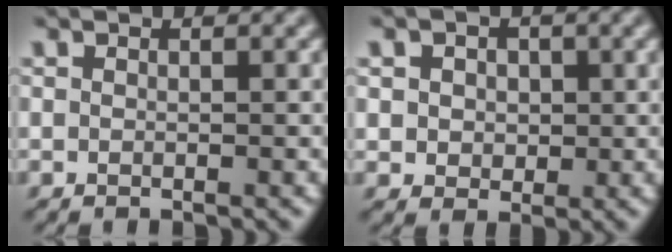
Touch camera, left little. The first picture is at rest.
{"total": 3.3, "force": [0.8, 2.8, 1.6], "torque": [-0.029, 0.009, 0.005]}